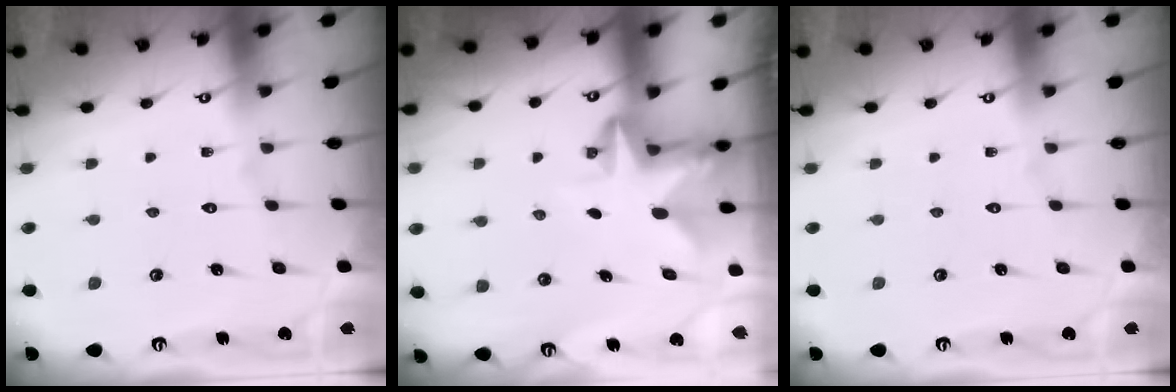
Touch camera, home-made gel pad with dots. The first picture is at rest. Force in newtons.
{"total": 2.7, "press": 2.7, "slide": 0.5}
{"total": 0.0}